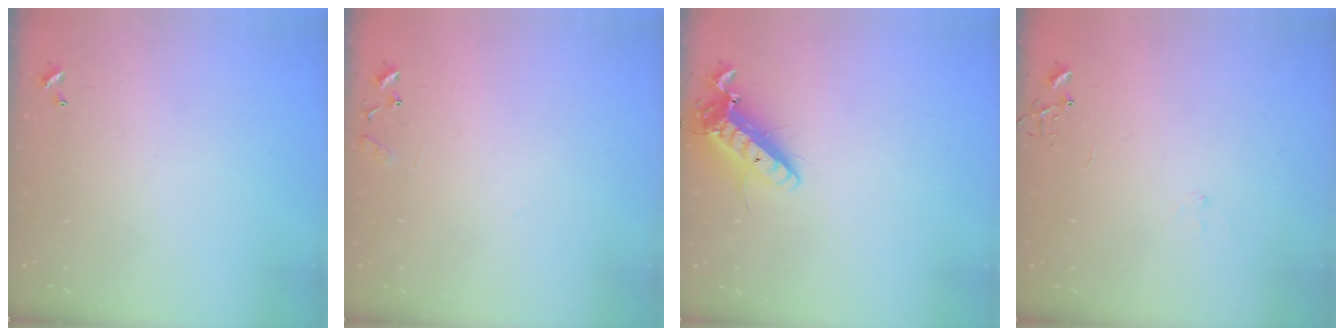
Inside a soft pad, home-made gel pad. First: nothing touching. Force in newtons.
{"total": 8.3, "press": 8.3, "slide": 0.6}
{"total": 14.3, "press": 14.0, "slide": 2.8}
{"total": 7.0, "press": 7.0, "slide": 0.7}